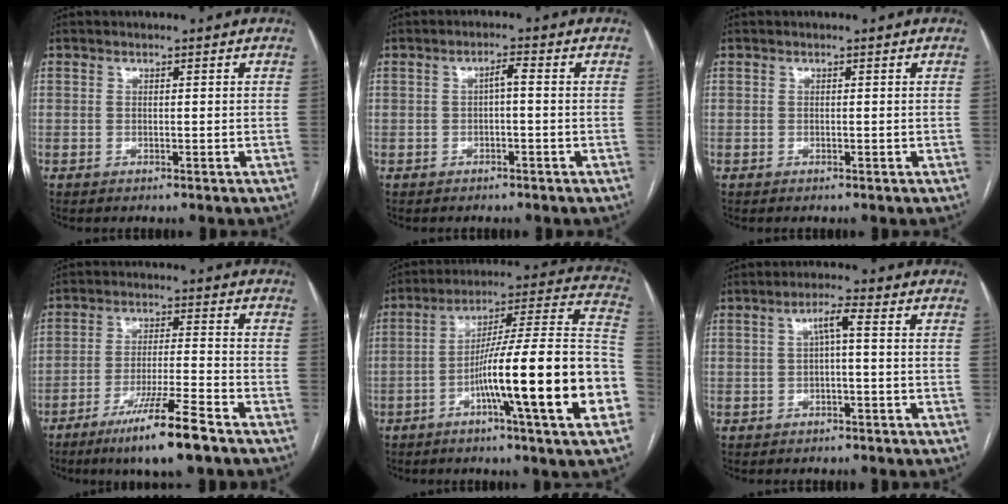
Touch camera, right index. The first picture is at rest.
{"total": 1.8, "force": [-0.2, 0.3, 1.8], "torque": [-0.028, 0.006, -0.002]}
{"total": 0.0}
{"total": 10.4, "force": [-7.1, -0.1, 7.7], "torque": [-0.138, -0.024, -0.124]}
{"total": 24.4, "force": [-6.9, 0.2, 23.4], "torque": [-0.271, 0.008, -0.113]}
{"total": 2.9, "force": [0.2, 0.2, 2.9], "torque": [-0.052, 0.015, 0.005]}